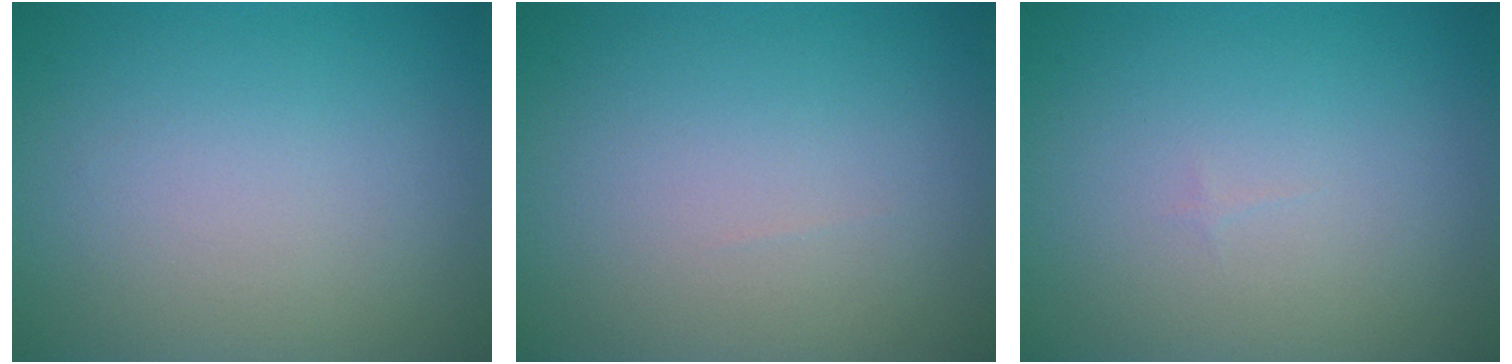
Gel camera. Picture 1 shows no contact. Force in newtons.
{"total": 0.0}
{"total": 0.0}